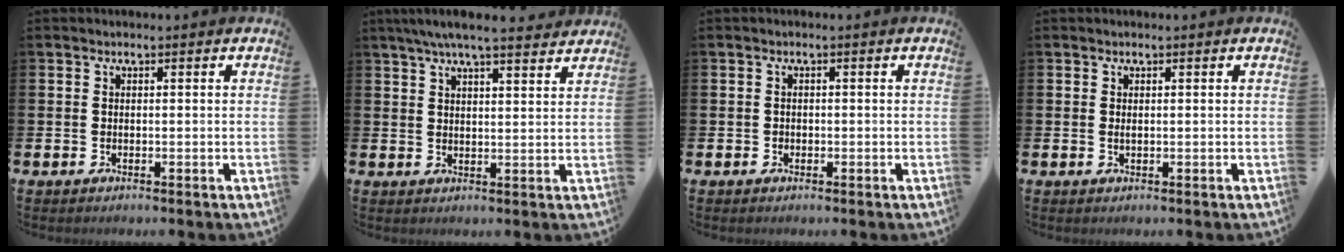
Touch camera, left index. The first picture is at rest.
{"total": 5.7, "force": [5.2, 0.4, 2.3], "torque": [-0.048, -0.017, 0.092]}
{"total": 0.6, "force": [-0.2, 0.6, 0.1], "torque": [0.005, 0.002, -0.007]}
{"total": 0.5, "force": [0.2, 0.1, 0.5], "torque": [-0.002, -0.002, 0.001]}